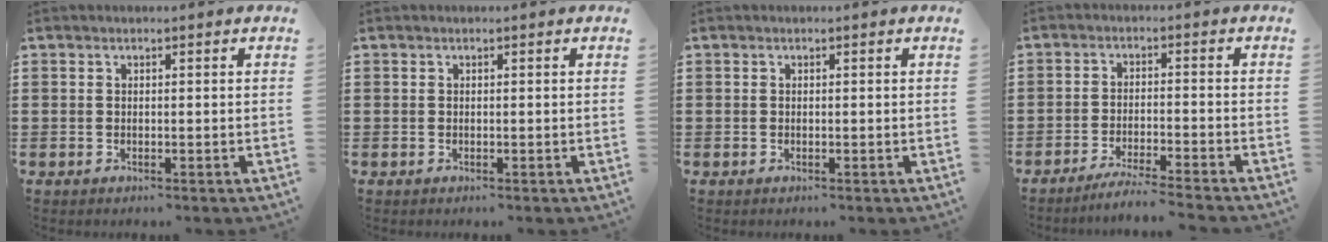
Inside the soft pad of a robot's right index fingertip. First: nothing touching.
{"total": 0.0}
{"total": 0.0}
{"total": 3.7, "force": [-3.4, -0.5, 1.2], "torque": [-0.026, -0.008, -0.070]}